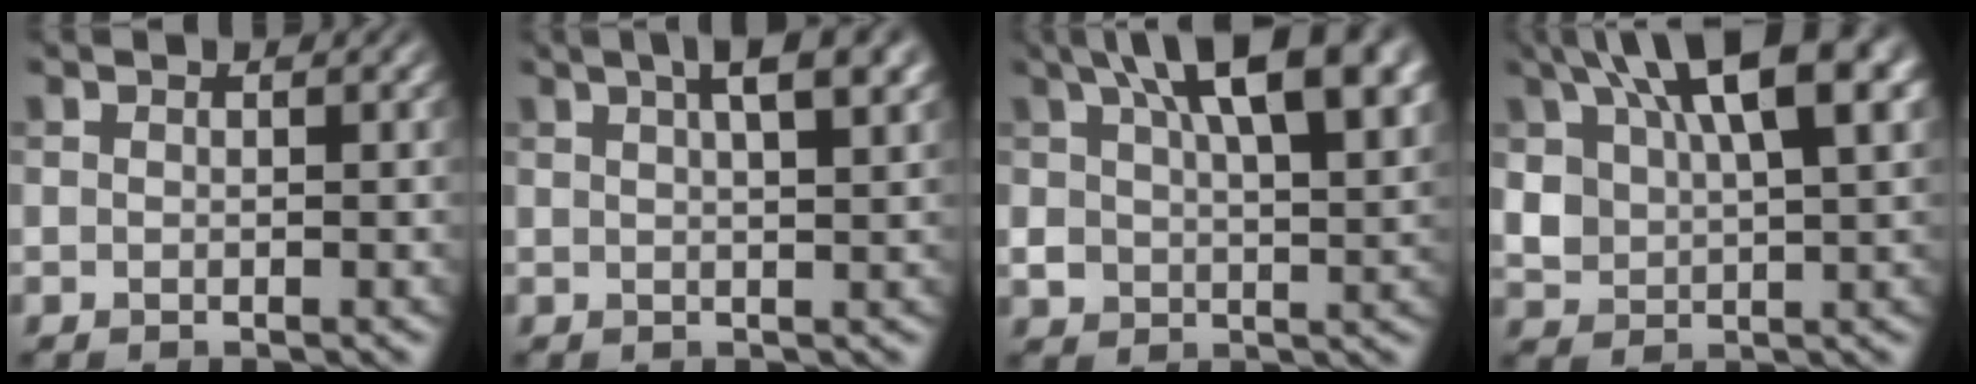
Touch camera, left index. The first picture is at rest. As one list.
[{"total": 5.9, "force": [3.2, 2.0, 4.5], "torque": [-0.037, 0.028, 0.024]}, {"total": 11.1, "force": [5.2, 5.0, 8.4], "torque": [-0.129, 0.014, 0.093]}, {"total": 12.1, "force": [6.0, 5.5, 9.0], "torque": [-0.159, 0.013, 0.112]}]